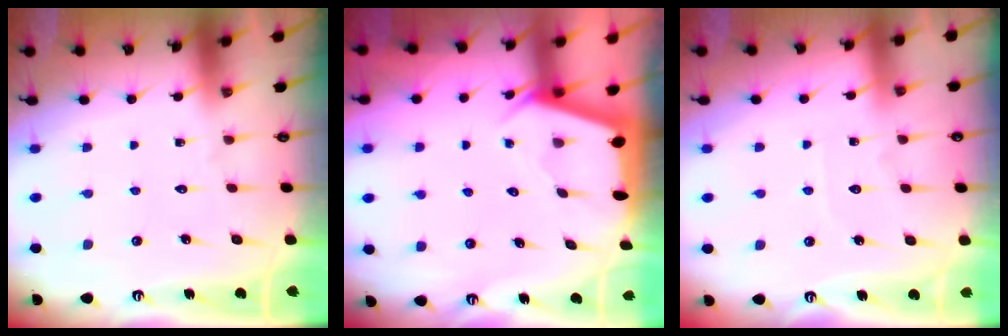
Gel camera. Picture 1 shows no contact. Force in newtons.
{"total": 2.4, "press": 2.3, "slide": 0.4}
{"total": 3.7, "press": 3.7, "slide": 0.5}